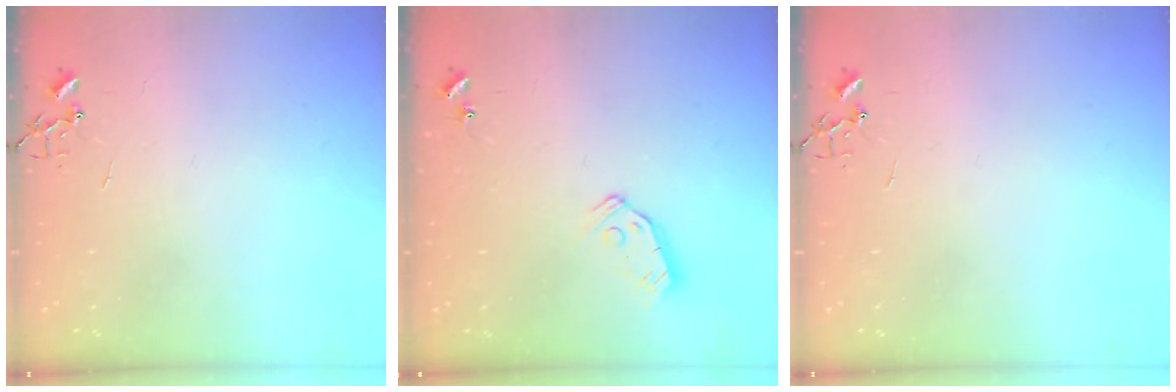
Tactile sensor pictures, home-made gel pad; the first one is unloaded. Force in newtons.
{"total": 6.5, "press": 6.5, "slide": 0.4}
{"total": 0.0}